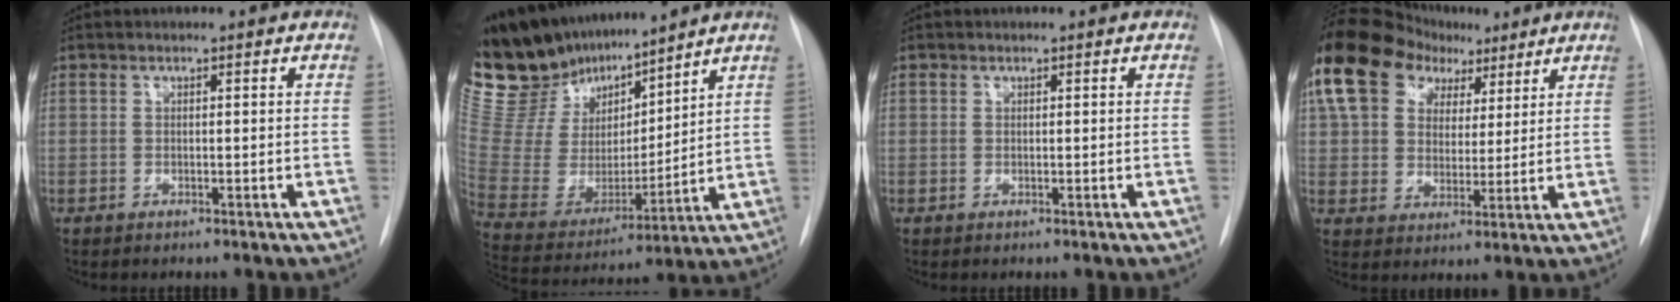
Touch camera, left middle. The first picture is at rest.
{"total": 19.6, "force": [17.5, 5.2, 7.0], "torque": [-0.134, 0.006, 0.335]}
{"total": 0.0}
{"total": 15.1, "force": [8.8, 10.1, 7.0], "torque": [-0.136, 0.056, 0.154]}